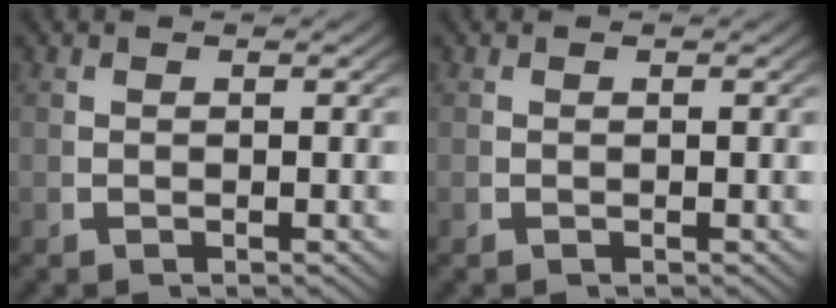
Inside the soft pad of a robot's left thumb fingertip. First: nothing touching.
{"total": 0.0}